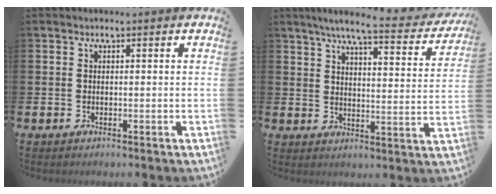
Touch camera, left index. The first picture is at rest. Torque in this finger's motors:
{"motor_torque": [0.98, -1.16, 0.38, 0.04]}